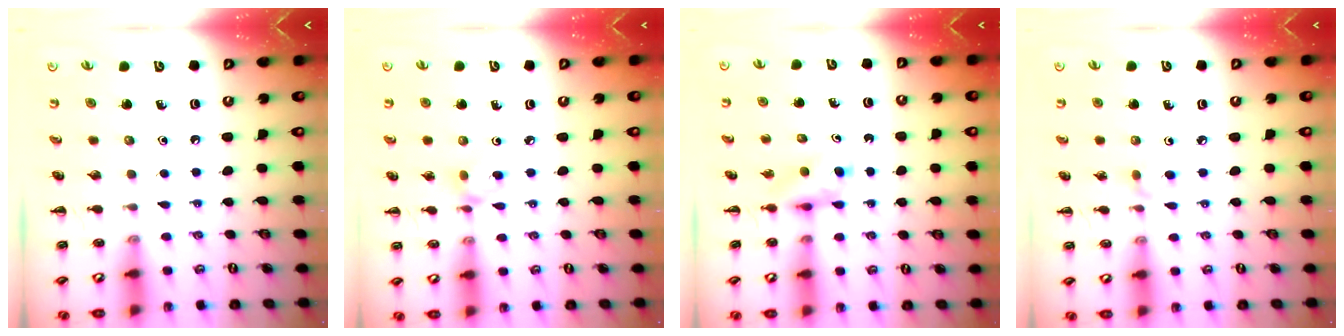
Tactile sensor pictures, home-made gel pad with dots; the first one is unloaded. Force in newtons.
{"total": 3.1, "press": 2.9, "slide": 1.1}
{"total": 3.7, "press": 3.4, "slide": 1.4}
{"total": 4.4, "press": 4.0, "slide": 1.8}